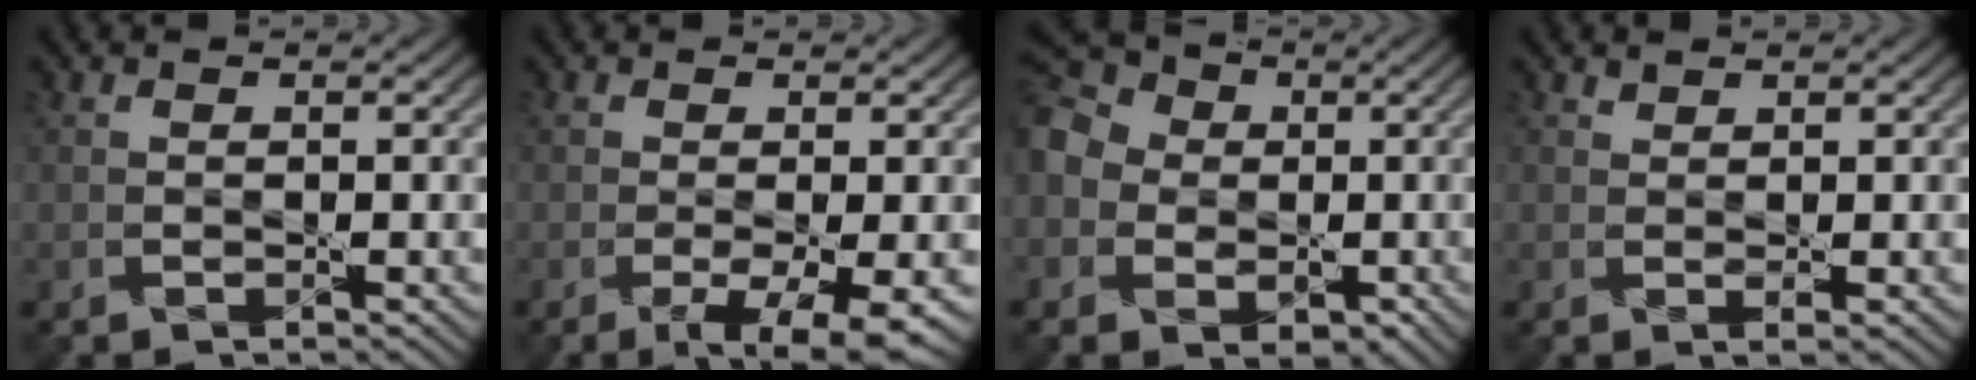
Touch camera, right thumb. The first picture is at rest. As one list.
[{"total": 6.4, "force": [-2.6, 2.1, 5.5], "torque": [-0.100, -0.009, -0.034]}, {"total": 11.0, "force": [-1.3, 9.5, 5.3], "torque": [-0.174, -0.020, -0.037]}, {"total": 0.9, "force": [0.8, 0.1, 0.4], "torque": [-0.008, 0.000, 0.017]}]